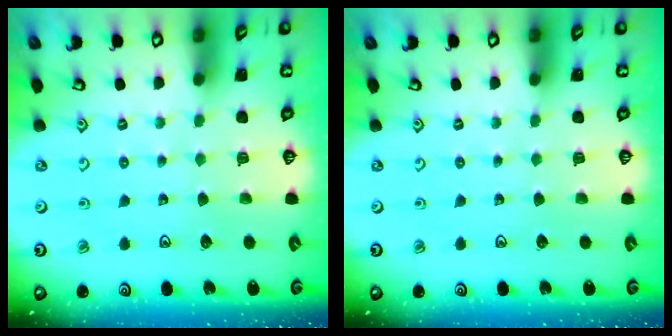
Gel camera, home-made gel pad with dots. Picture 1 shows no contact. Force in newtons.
{"total": 0.0}